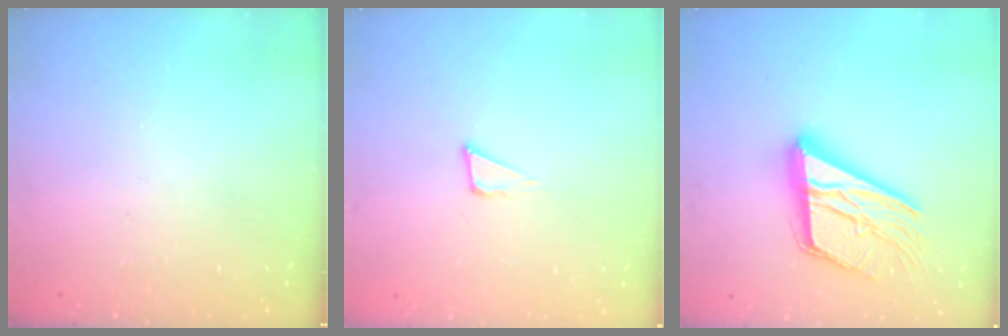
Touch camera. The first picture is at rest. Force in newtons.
{"total": 3.3, "press": 3.2, "slide": 0.8}
{"total": 21.7, "press": 21.7, "slide": 1.5}